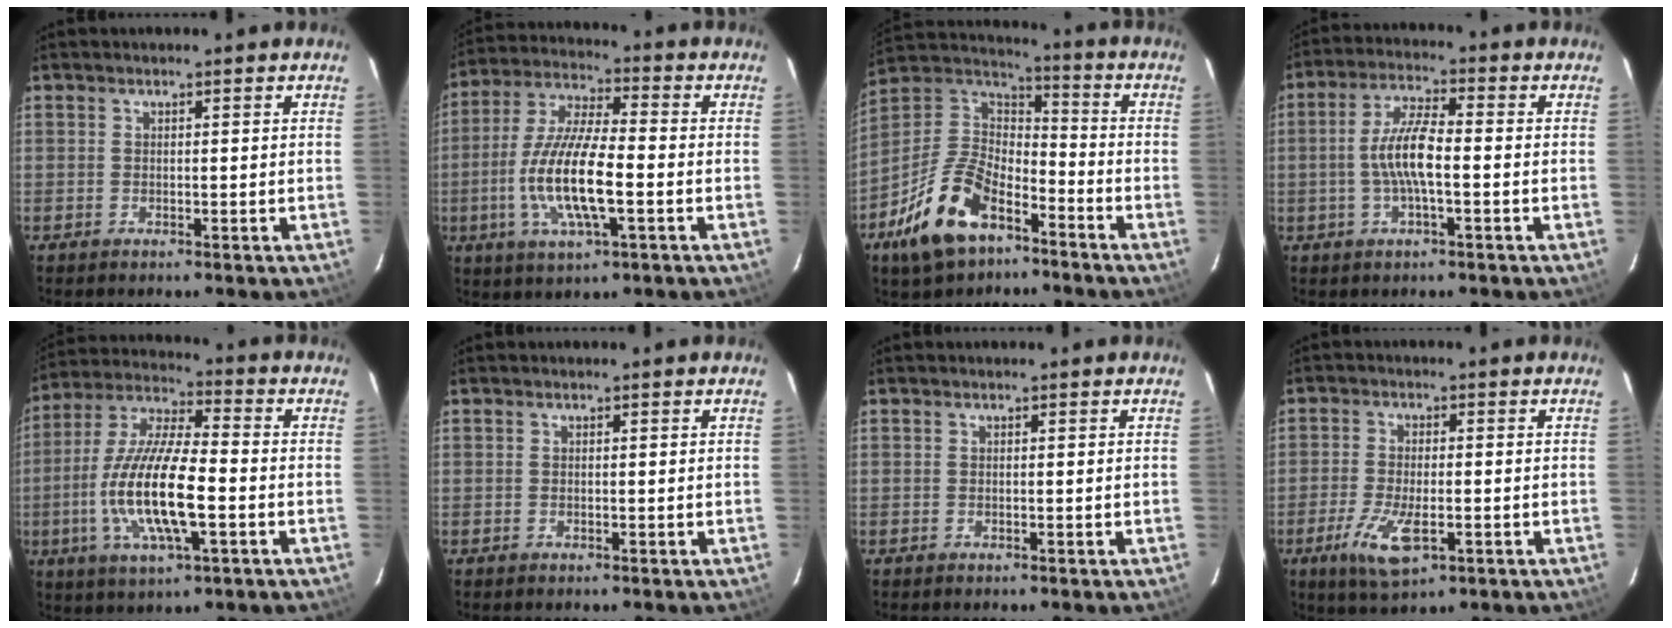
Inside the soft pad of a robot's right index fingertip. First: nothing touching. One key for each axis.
{"total": 14.2, "fx": -3.4, "fy": 3.7, "fz": 13.3, "tx": -0.275, "ty": -0.007, "tz": -0.066}
{"total": 17.5, "fx": -10.1, "fy": 9.0, "fz": 11.1, "tx": -0.240, "ty": 0.005, "tz": -0.184}
{"total": 7.9, "fx": -1.3, "fy": 1.8, "fz": 7.6, "tx": -0.155, "ty": 0.008, "tz": -0.027}
{"total": 16.3, "fx": -3.7, "fy": 4.3, "fz": 15.2, "tx": -0.311, "ty": -0.009, "tz": -0.073}
{"total": 0.0}
{"total": 0.0}
{"total": 8.7, "fx": -3.5, "fy": 3.2, "fz": 7.2, "tx": -0.157, "ty": -0.019, "tz": -0.063}